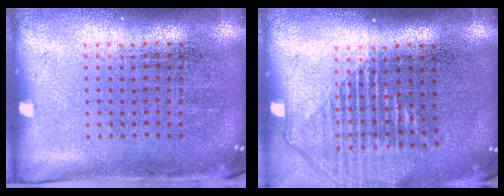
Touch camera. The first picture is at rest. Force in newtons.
{"total": 1.3, "press": 1.2, "slide": 0.6}